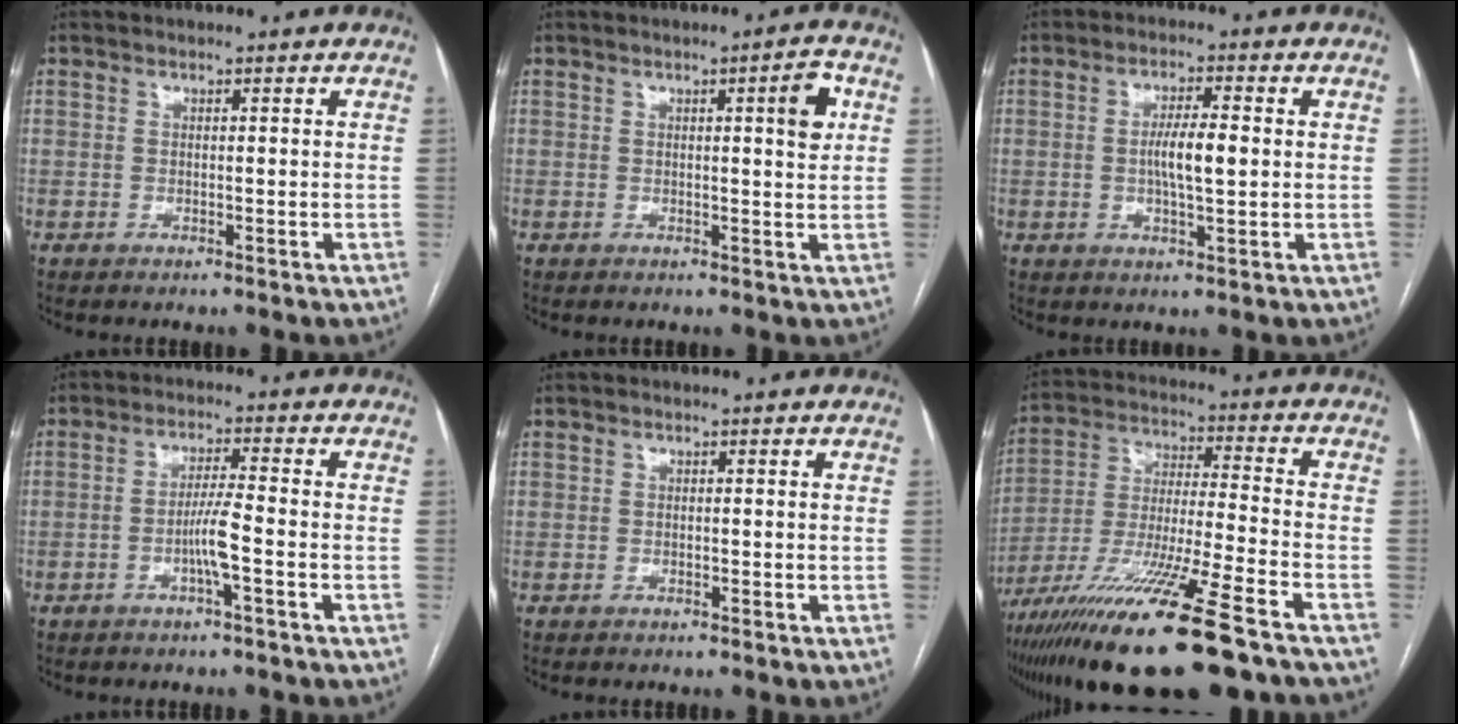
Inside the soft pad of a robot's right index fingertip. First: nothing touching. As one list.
[{"total": 4.2, "force": [1.4, 0.3, 3.9], "torque": [-0.052, -0.002, 0.017]}, {"total": 5.5, "force": [0.2, 0.9, 5.4], "torque": [-0.101, 0.004, 0.002]}, {"total": 4.3, "force": [-1.5, -0.4, 4.0], "torque": [-0.081, 0.001, -0.031]}, {"total": 0.0}, {"total": 21.1, "force": [-14.2, 0.8, 15.6], "torque": [-0.277, -0.056, -0.251]}]